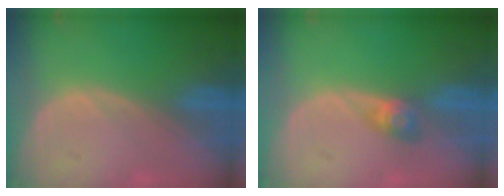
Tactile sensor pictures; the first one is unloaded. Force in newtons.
{"total": 2.9, "press": 2.6, "slide": 1.4}